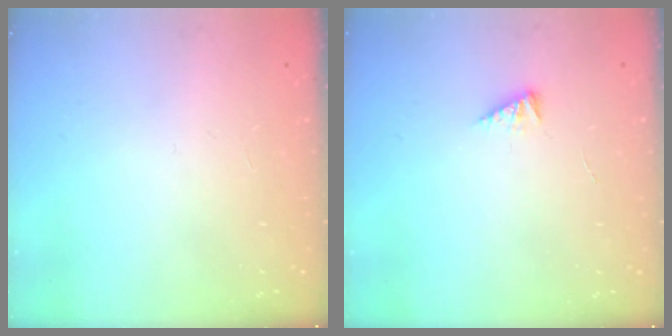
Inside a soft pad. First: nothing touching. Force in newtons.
{"total": 2.7, "press": 2.7, "slide": 0.6}